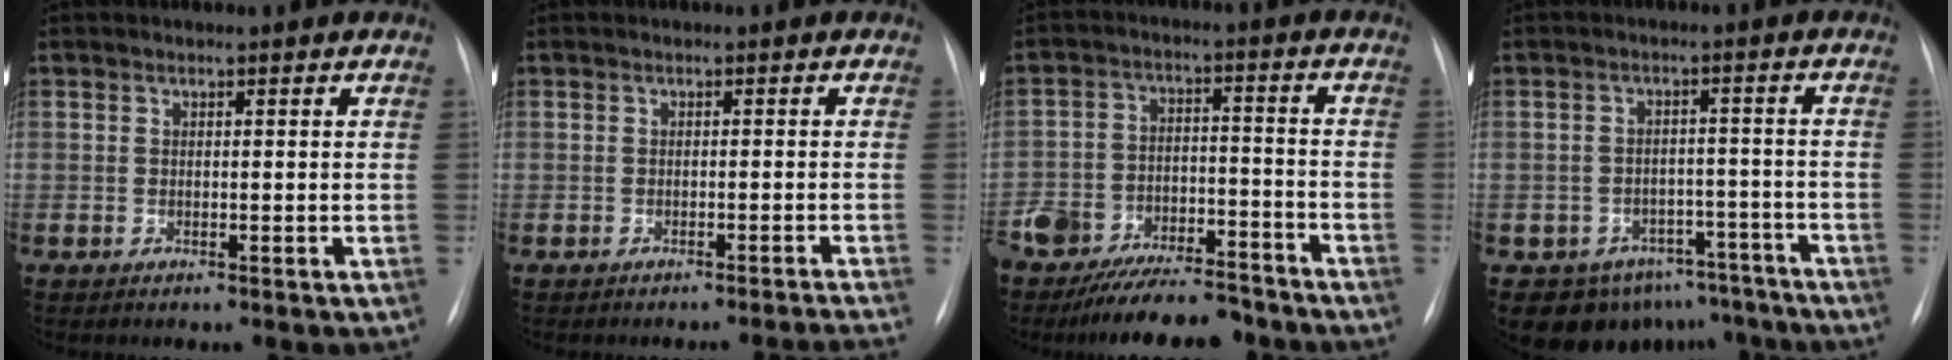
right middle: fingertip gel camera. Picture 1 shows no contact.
{"total": 4.5, "force": [-4.1, -1.7, 0.7], "torque": [0.000, -0.004, -0.046]}
{"total": 15.8, "force": [-13.6, 4.9, 6.3], "torque": [-0.100, 0.013, -0.209]}
{"total": 10.4, "force": [-8.0, 6.6, 1.2], "torque": [0.003, 0.034, -0.094]}